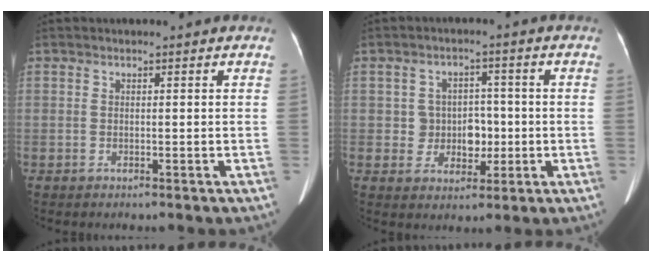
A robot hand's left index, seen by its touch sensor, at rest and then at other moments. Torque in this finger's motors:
{"motor_torque": [0.09, -0.02, 0.08, 0.00]}